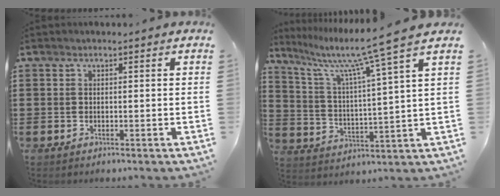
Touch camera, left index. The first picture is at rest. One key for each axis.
{"total": 9.3, "fx": 7.4, "fy": -1.1, "fz": 5.6, "tx": -0.130, "ty": -0.048, "tz": 0.113}